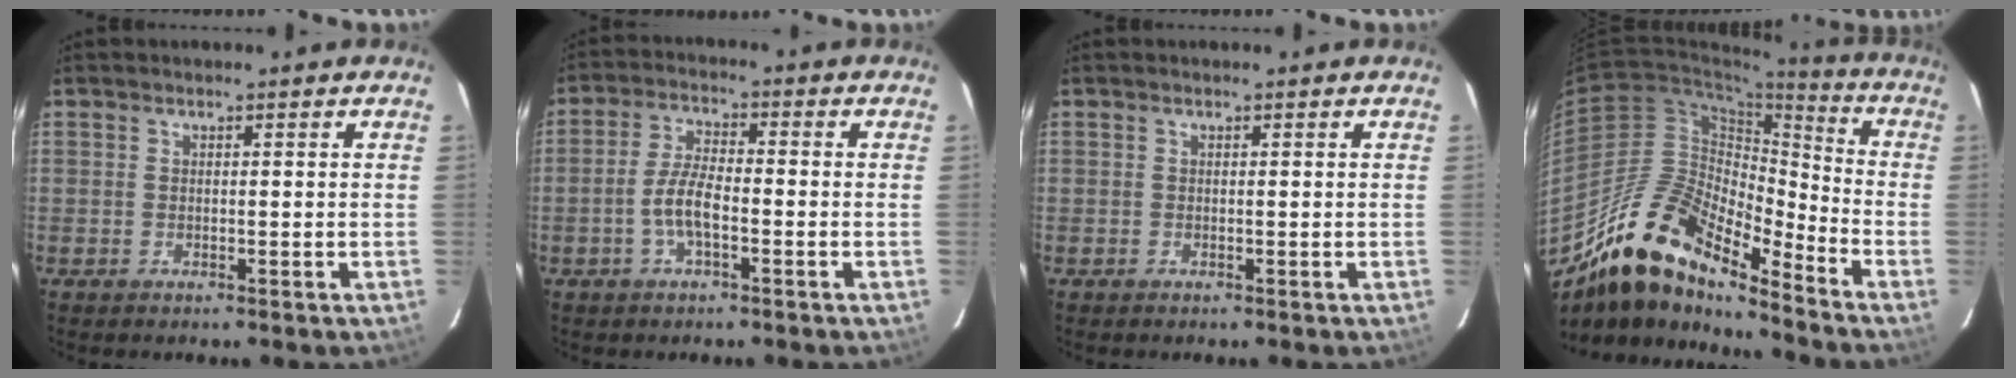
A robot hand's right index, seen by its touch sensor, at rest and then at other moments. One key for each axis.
{"total": 5.6, "fx": -2.0, "fy": 1.7, "fz": 4.9, "tx": -0.104, "ty": 0.009, "tz": -0.040}
{"total": 0.0}
{"total": 18.4, "fx": -14.9, "fy": 5.3, "fz": 9.6, "tx": -0.160, "ty": 0.000, "tz": -0.286}